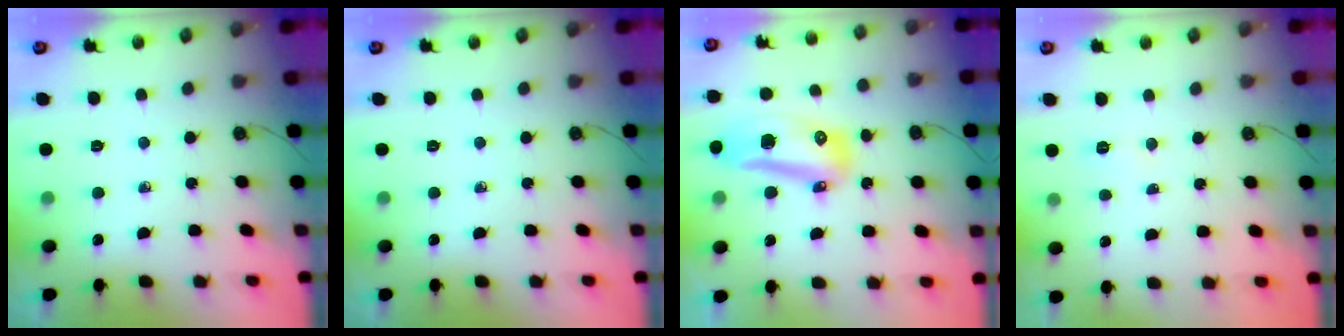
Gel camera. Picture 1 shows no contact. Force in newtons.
{"total": 0.0}
{"total": 18.8, "press": 15.6, "slide": 10.4}
{"total": 4.0, "press": 4.0, "slide": 0.4}